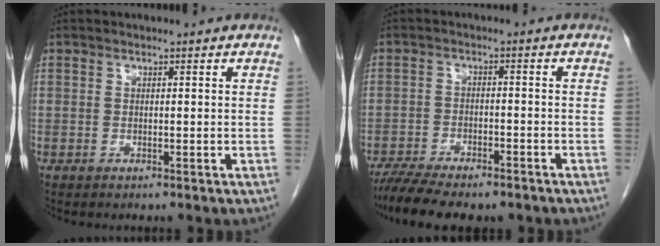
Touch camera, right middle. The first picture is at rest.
{"total": 11.3, "force": [-9.4, 2.7, 5.7], "torque": [-0.093, -0.005, -0.143]}